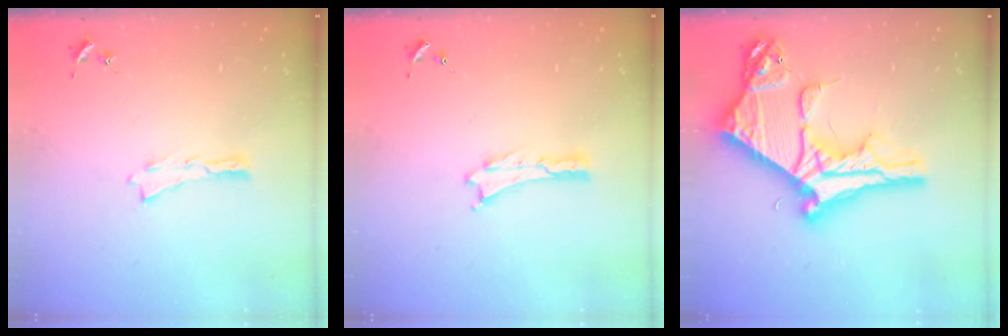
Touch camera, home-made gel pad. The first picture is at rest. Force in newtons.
{"total": 0.0}
{"total": 14.2, "press": 14.1, "slide": 1.3}